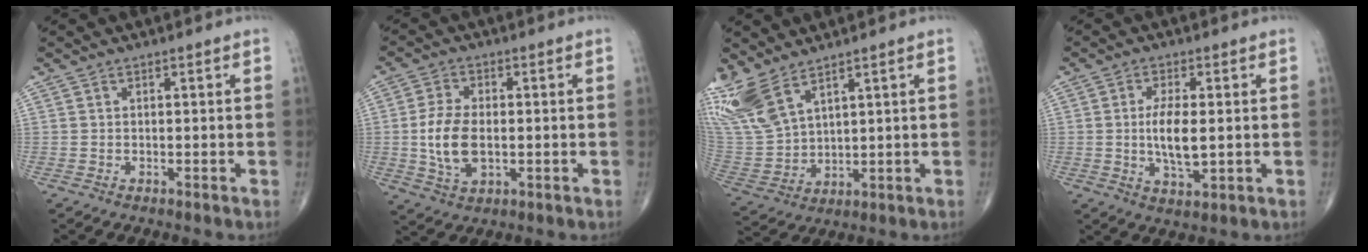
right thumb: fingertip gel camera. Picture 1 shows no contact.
{"total": 9.1, "force": [-0.7, 5.2, 7.5], "torque": [-0.146, -0.001, -0.010]}
{"total": 13.0, "force": [9.1, 5.3, 7.7], "torque": [-0.178, -0.033, 0.204]}
{"total": 7.3, "force": [0.0, 2.8, 6.8], "torque": [-0.128, -0.014, -0.001]}